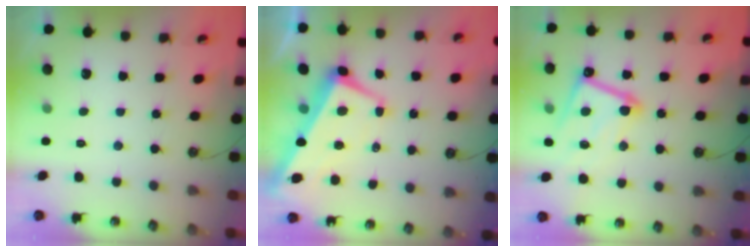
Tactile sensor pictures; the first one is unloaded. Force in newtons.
{"total": 1.6, "press": 1.0, "slide": 1.3}
{"total": 12.4, "press": 12.4, "slide": 0.7}